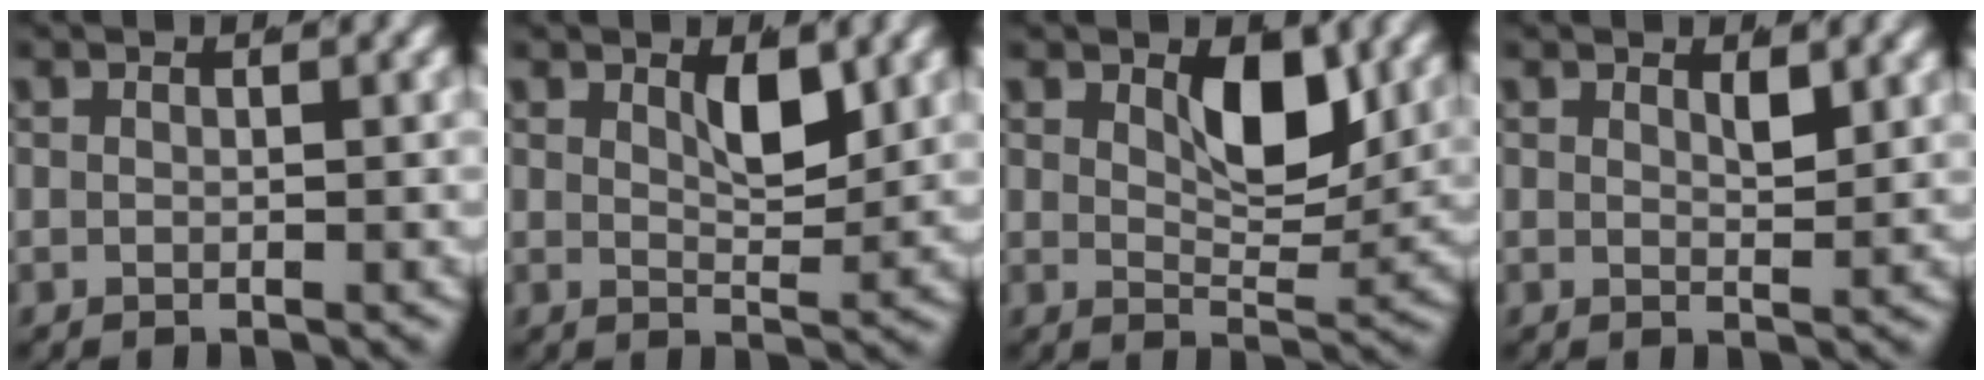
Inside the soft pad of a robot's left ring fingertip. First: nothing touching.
{"total": 2.6, "force": [1.5, 0.5, 2.0], "torque": [-0.030, -0.023, 0.037]}
{"total": 5.2, "force": [2.8, 2.2, 3.8], "torque": [-0.061, -0.025, 0.057]}
{"total": 1.4, "force": [1.1, 0.0, 0.9], "torque": [-0.011, -0.015, 0.025]}